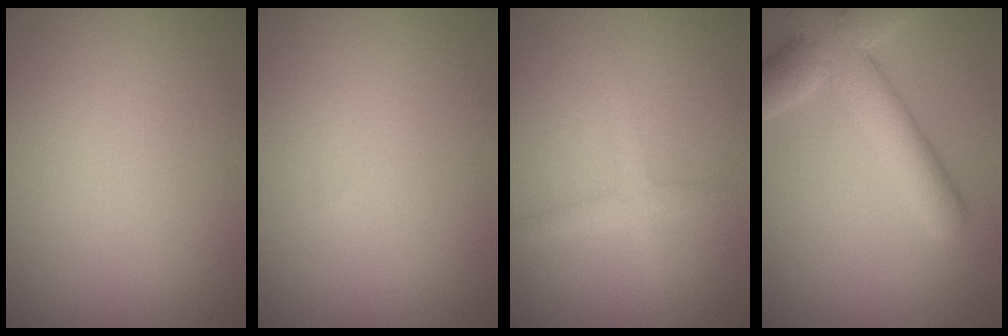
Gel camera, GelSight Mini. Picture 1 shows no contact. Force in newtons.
{"total": 0.0}
{"total": 1.6, "press": 1.6, "slide": 0.0}
{"total": 7.1, "press": 7.1, "slide": 0.5}